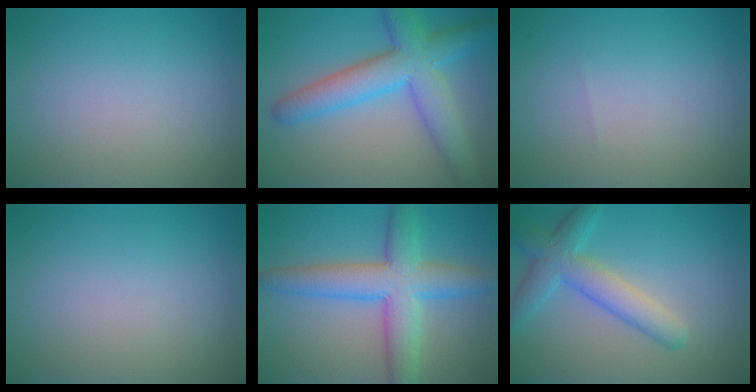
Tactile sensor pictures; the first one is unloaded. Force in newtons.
{"total": 7.3, "press": 7.3, "slide": 0.1}
{"total": 0.0}
{"total": 0.0}
{"total": 6.9, "press": 6.9, "slide": 0.2}
{"total": 4.6, "press": 4.6, "slide": 0.1}